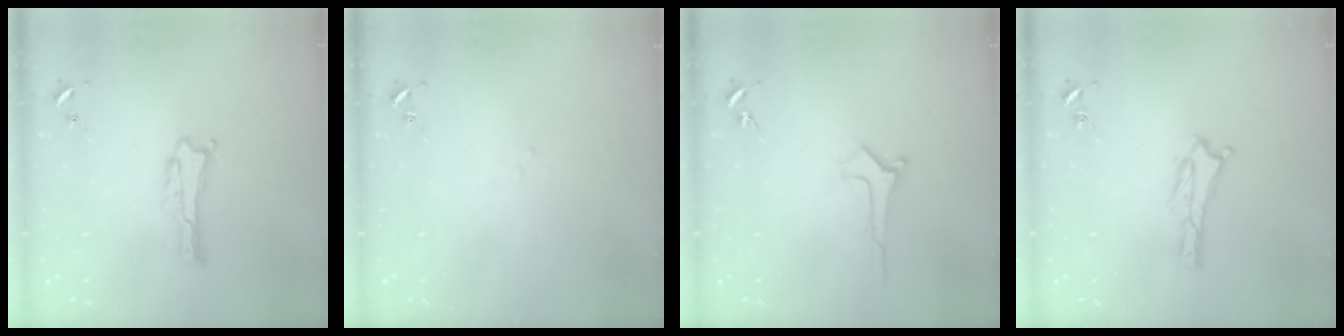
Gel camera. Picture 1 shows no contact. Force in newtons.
{"total": 1.1, "press": 1.0, "slide": 0.2}
{"total": 0.6, "press": 0.6, "slide": 0.1}
{"total": 0.0}